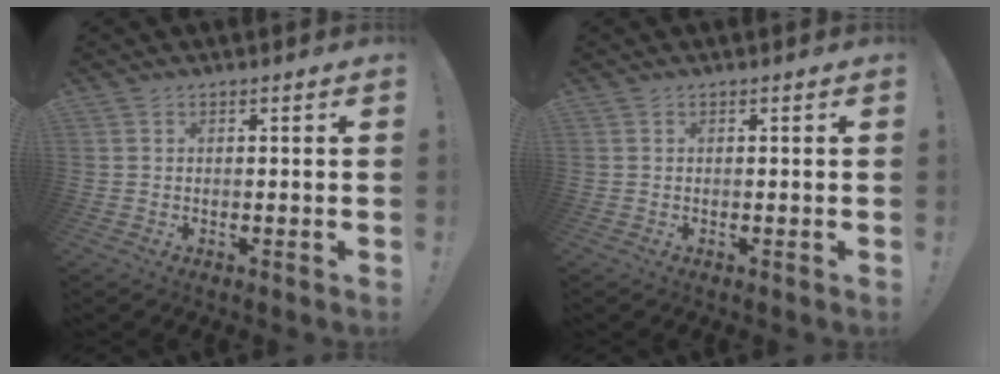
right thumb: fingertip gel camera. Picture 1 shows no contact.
{"total": 0.0}